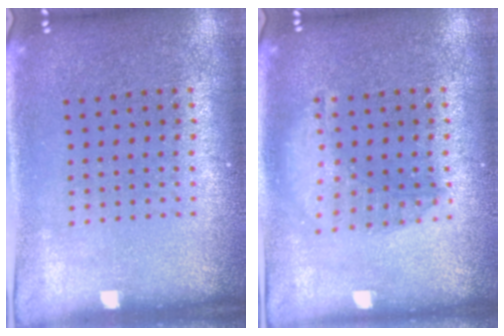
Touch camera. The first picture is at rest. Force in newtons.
{"total": 1.4, "press": 1.4, "slide": 0.3}